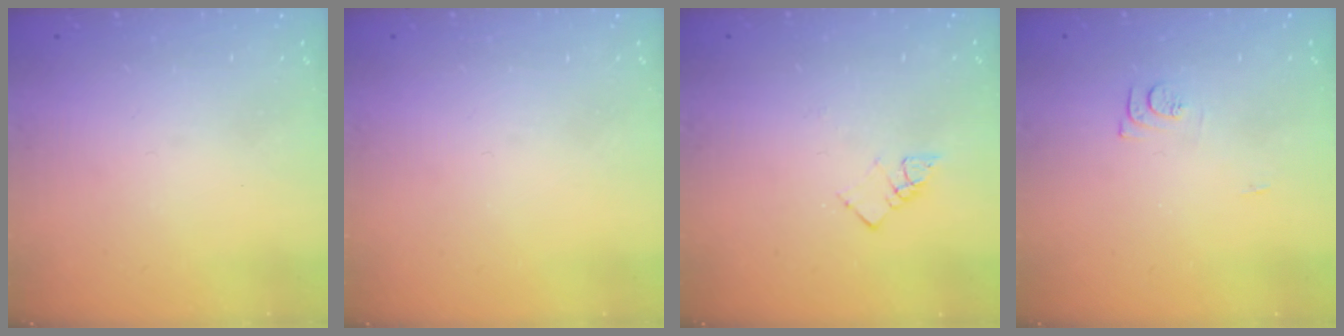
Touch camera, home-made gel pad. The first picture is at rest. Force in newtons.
{"total": 0.0}
{"total": 3.3, "press": 3.3, "slide": 0.4}
{"total": 5.9, "press": 5.9, "slide": 0.6}